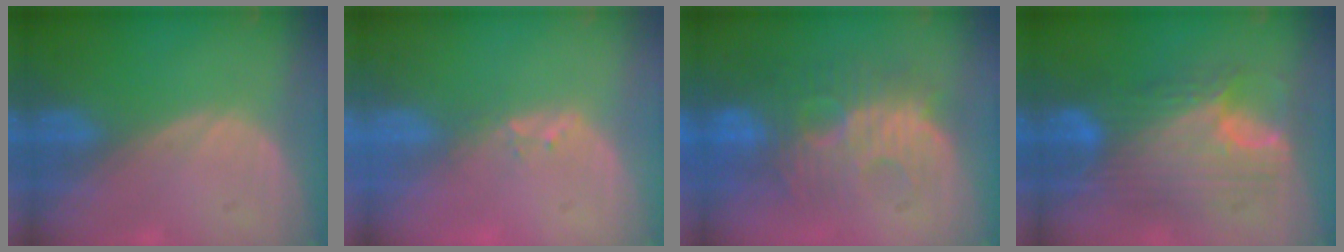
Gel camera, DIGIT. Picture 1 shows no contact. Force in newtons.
{"total": 1.7, "press": 1.5, "slide": 0.9}
{"total": 10.2, "press": 9.7, "slide": 3.0}
{"total": 11.1, "press": 11.1, "slide": 1.1}